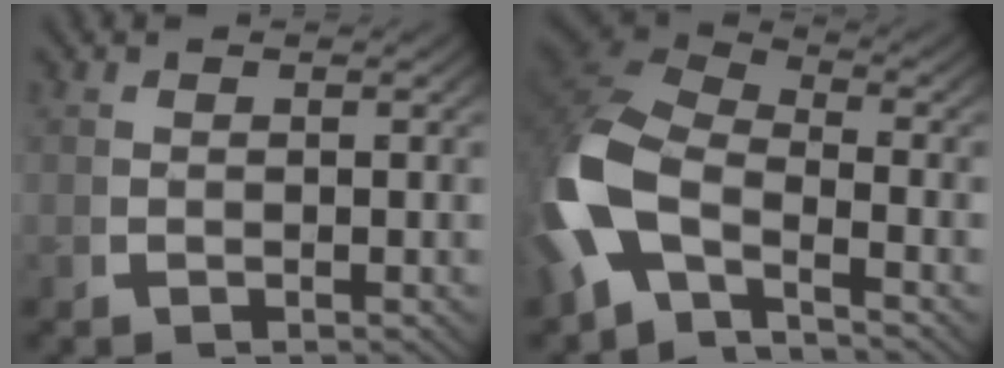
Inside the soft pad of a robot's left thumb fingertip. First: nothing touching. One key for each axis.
{"total": 11.3, "fx": -0.3, "fy": 8.0, "fz": 8.0, "tx": -0.198, "ty": -0.014, "tz": -0.009}